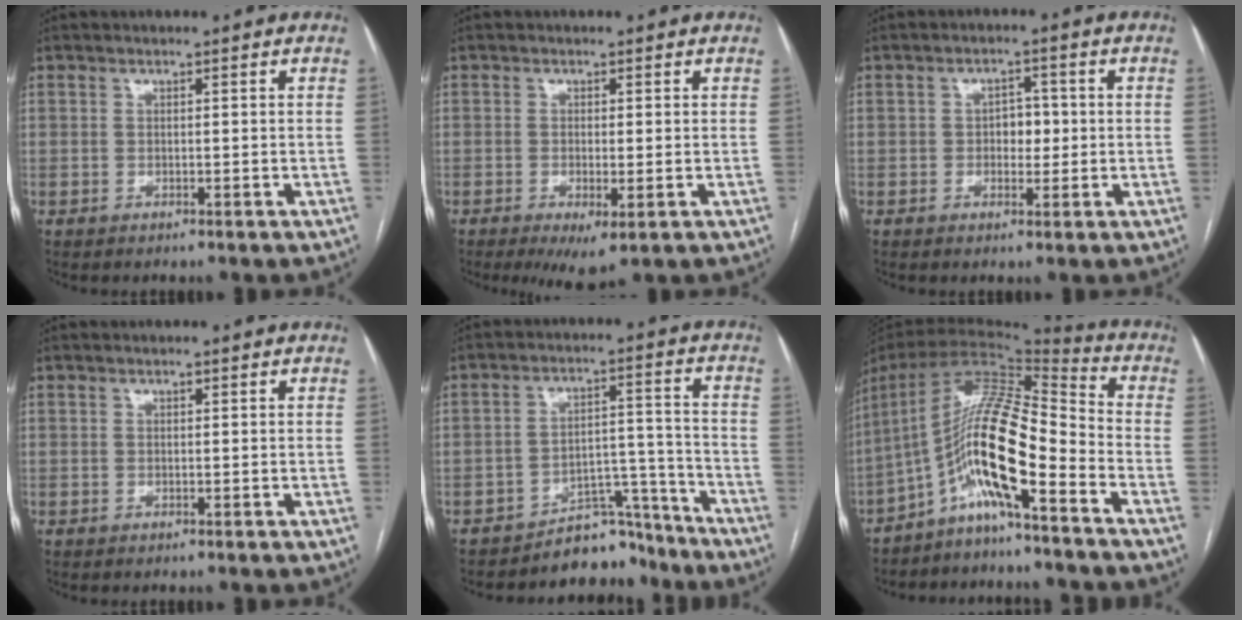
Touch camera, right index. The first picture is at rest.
{"total": 4.5, "force": [-1.8, 1.1, 3.9], "torque": [-0.062, -0.012, -0.021]}
{"total": 3.4, "force": [-0.1, 2.1, 2.6], "torque": [-0.034, 0.008, 0.000]}
{"total": 0.0}
{"total": 7.8, "force": [-7.3, 2.9, 0.1], "torque": [0.020, 0.064, -0.114]}
{"total": 14.9, "force": [-6.6, 1.9, 13.3], "torque": [-0.247, 0.027, -0.118]}